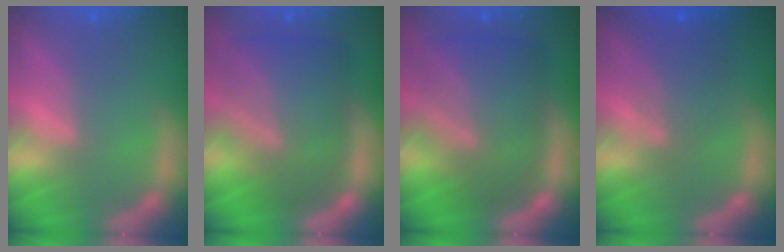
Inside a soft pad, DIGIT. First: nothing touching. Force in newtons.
{"total": 9.5}
{"total": 9.5}
{"total": 4.1}